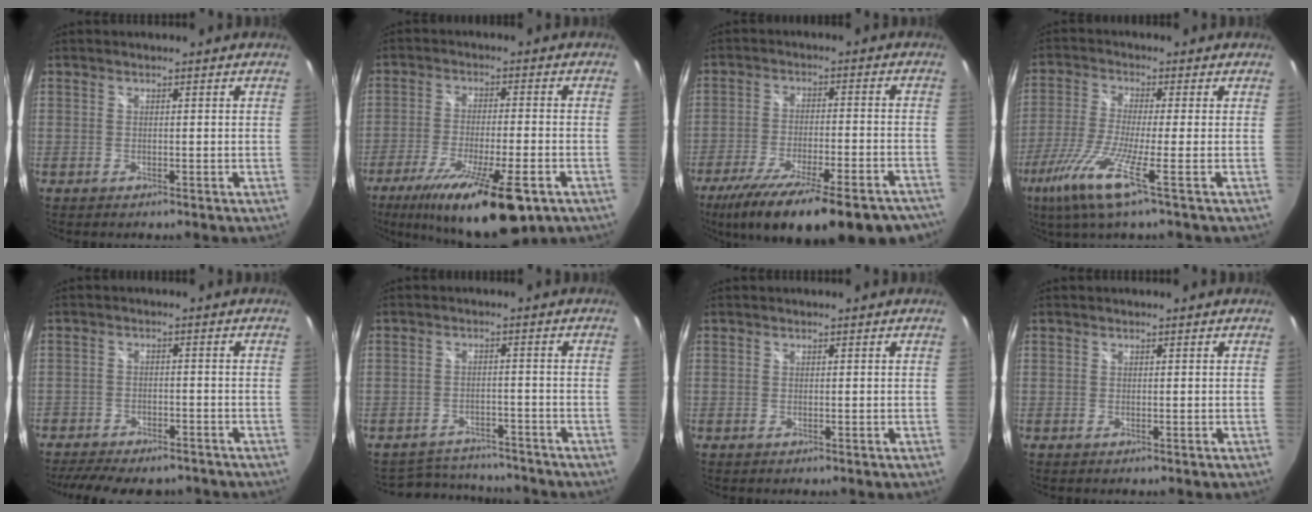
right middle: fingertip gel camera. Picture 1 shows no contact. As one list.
[{"total": 18.0, "force": [-10.9, 4.1, 13.7], "torque": [-0.250, -0.052, -0.176]}, {"total": 26.2, "force": [-20.5, 6.4, 15.0], "torque": [-0.259, -0.055, -0.291]}, {"total": 10.3, "force": [-5.3, -0.3, 8.9], "torque": [-0.211, -0.021, -0.106]}, {"total": 13.0, "force": [-10.7, 4.8, 5.6], "torque": [-0.131, -0.018, -0.154]}, {"total": 9.4, "force": [-8.7, 3.2, 1.6], "torque": [-0.043, 0.017, -0.118]}, {"total": 0.0}, {"total": 0.0}]